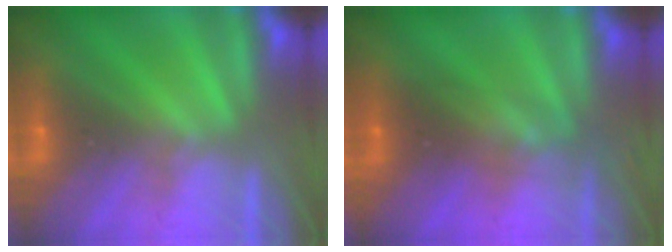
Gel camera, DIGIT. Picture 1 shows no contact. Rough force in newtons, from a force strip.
{"total": 2.9}